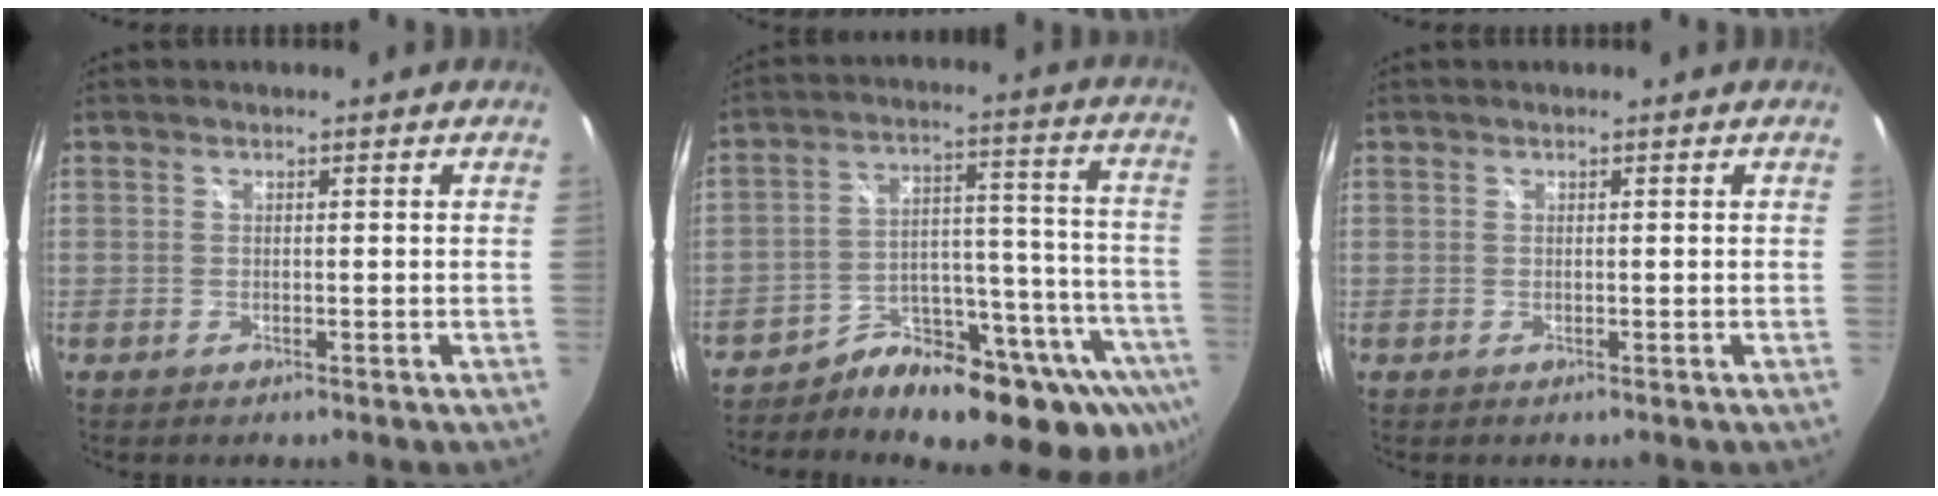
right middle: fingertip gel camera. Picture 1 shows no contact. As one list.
[{"total": 22.2, "force": [-16.4, 9.0, 11.8], "torque": [-0.143, 0.013, -0.228]}, {"total": 0.0}]